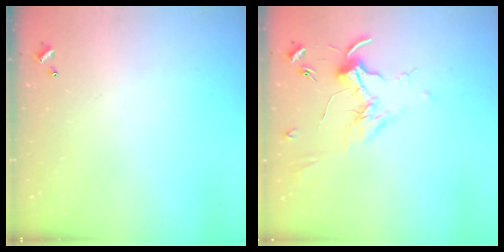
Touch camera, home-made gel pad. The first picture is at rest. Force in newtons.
{"total": 1.7, "press": 1.5, "slide": 0.7}